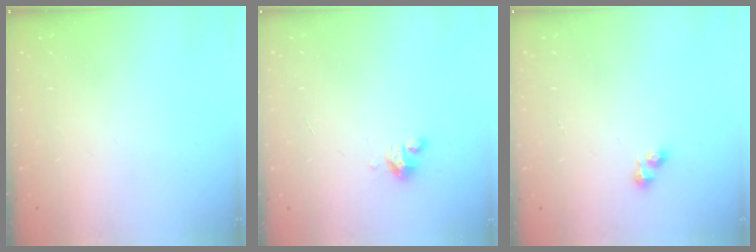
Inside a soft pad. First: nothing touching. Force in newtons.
{"total": 2.8, "press": 2.8, "slide": 0.2}
{"total": 2.8, "press": 2.8, "slide": 0.4}